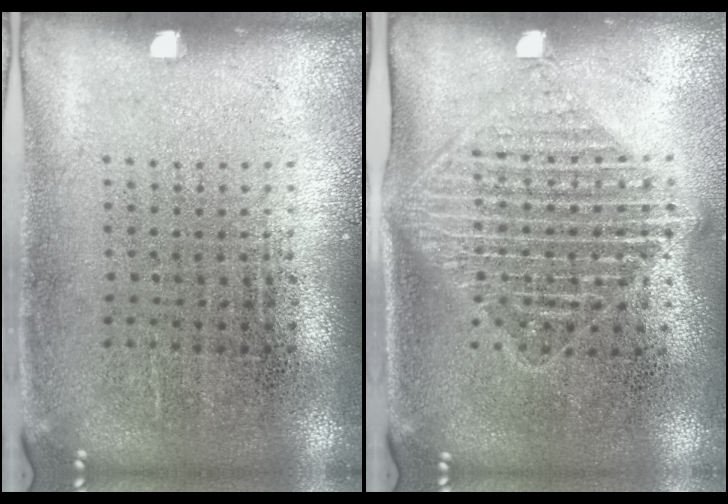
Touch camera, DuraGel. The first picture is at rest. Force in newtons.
{"total": 1.7, "press": 1.4, "slide": 1.0}